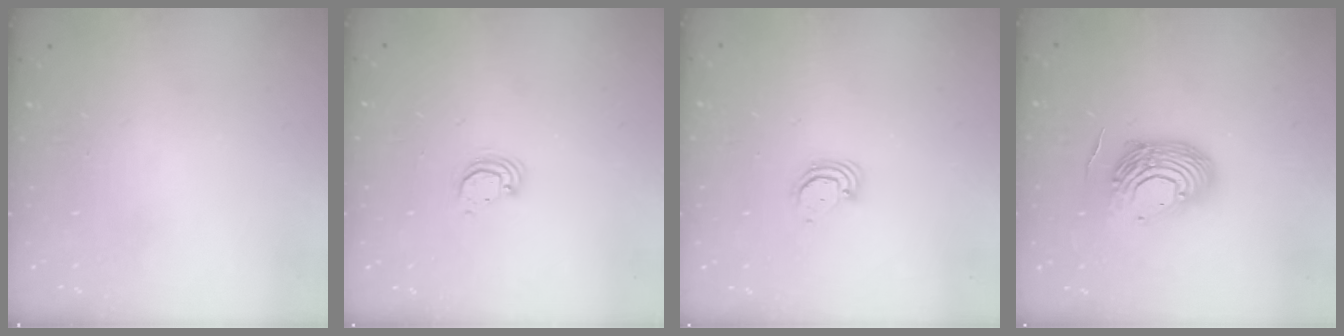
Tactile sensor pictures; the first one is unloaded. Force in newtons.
{"total": 3.2, "press": 3.2, "slide": 0.2}
{"total": 2.8, "press": 2.8, "slide": 0.3}
{"total": 13.3, "press": 13.1, "slide": 2.1}